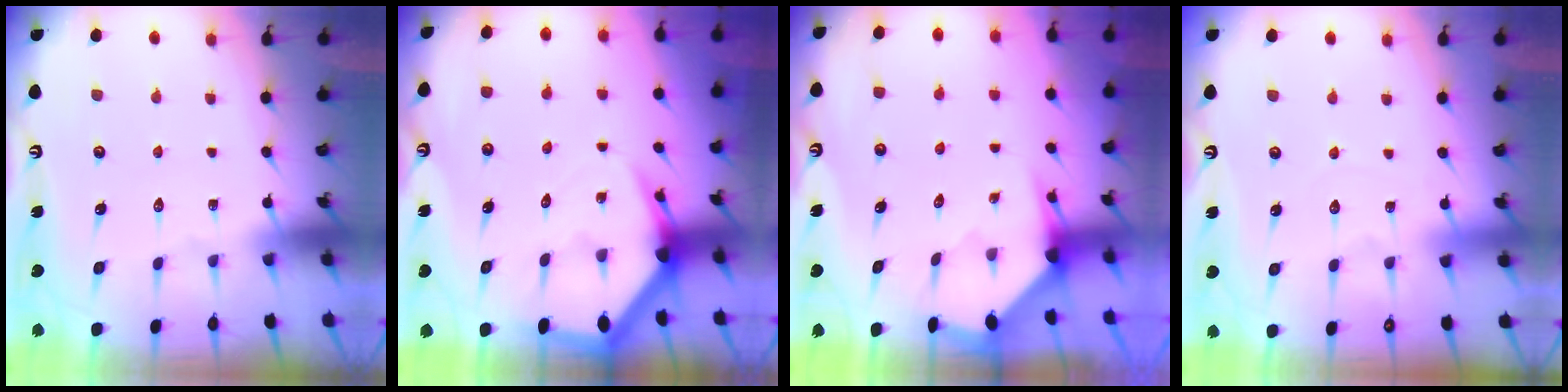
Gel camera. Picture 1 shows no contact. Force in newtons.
{"total": 5.4, "press": 5.4, "slide": 0.6}
{"total": 3.2, "press": 3.2, "slide": 0.3}
{"total": 3.3, "press": 3.3, "slide": 0.4}